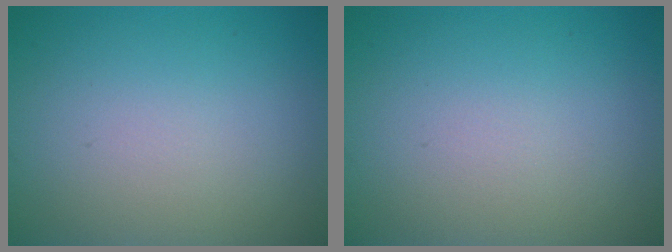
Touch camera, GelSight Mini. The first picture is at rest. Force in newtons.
{"total": 0.0}